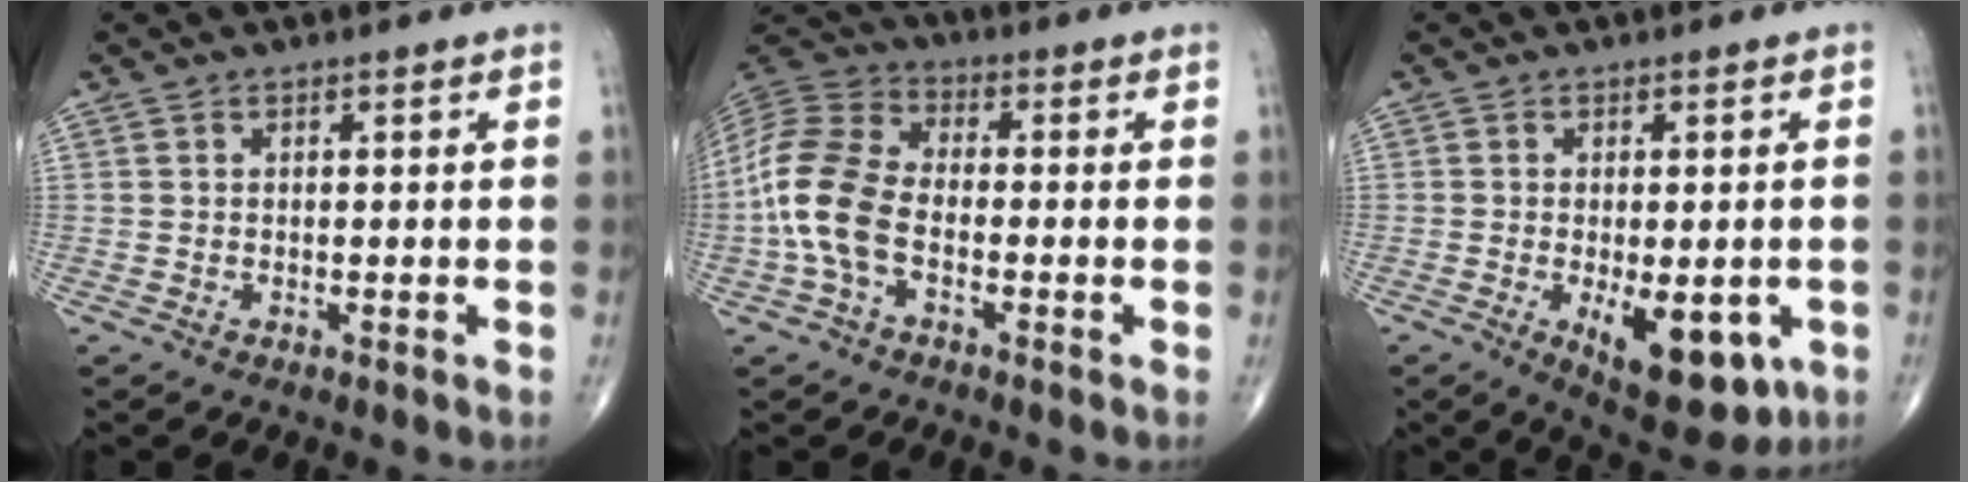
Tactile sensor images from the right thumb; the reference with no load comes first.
{"total": 12.4, "force": [-2.8, 7.2, 9.7], "torque": [-0.209, 0.032, -0.065]}
{"total": 11.8, "force": [-3.7, 5.4, 9.8], "torque": [-0.114, -0.011, -0.039]}